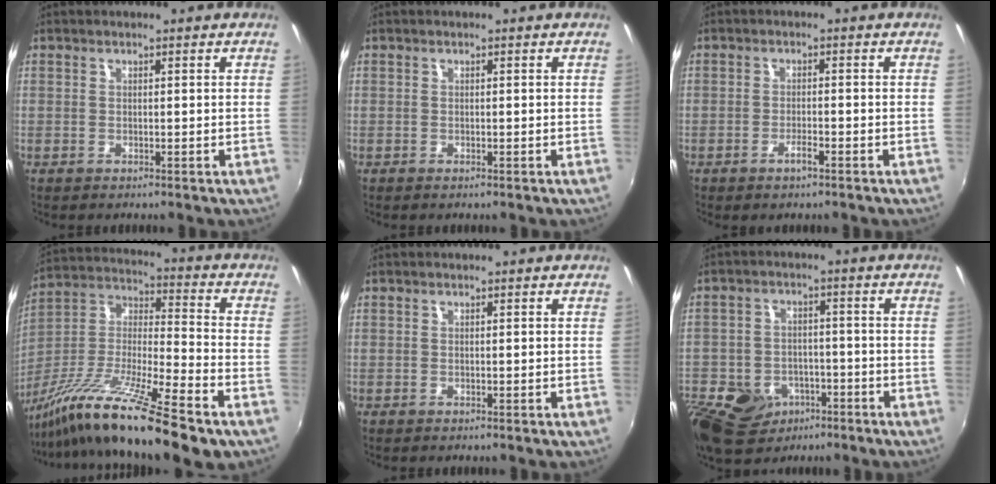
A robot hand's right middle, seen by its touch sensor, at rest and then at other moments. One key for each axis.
{"total": 0.6, "fx": 0.6, "fy": -0.1, "fz": -0.2, "tx": 0.004, "ty": -0.001, "tz": 0.008}
{"total": 1.4, "fx": -0.6, "fy": 0.2, "fz": 1.2, "tx": -0.025, "ty": 0.000, "tz": -0.014}
{"total": 21.0, "fx": -13.7, "fy": 1.9, "fz": 15.8, "tx": -0.280, "ty": -0.029, "tz": -0.252}
{"total": 0.0}
{"total": 17.7, "fx": -9.0, "fy": 13.0, "fz": 8.0, "tx": -0.227, "ty": -0.011, "tz": -0.131}